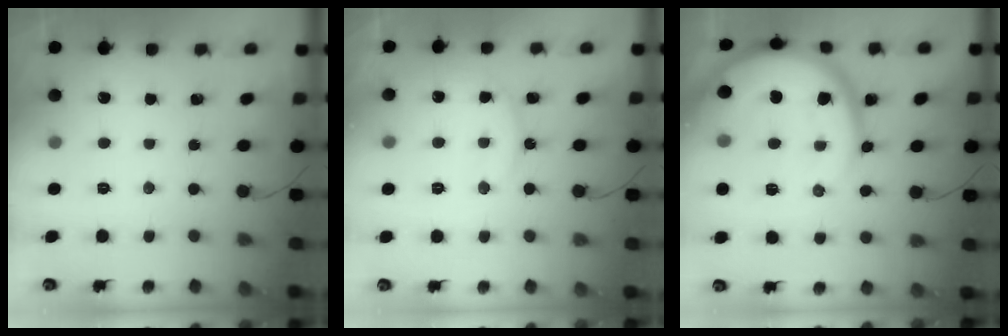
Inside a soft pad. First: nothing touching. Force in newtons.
{"total": 10.6, "press": 10.6, "slide": 0.8}
{"total": 20.8, "press": 20.7, "slide": 2.0}